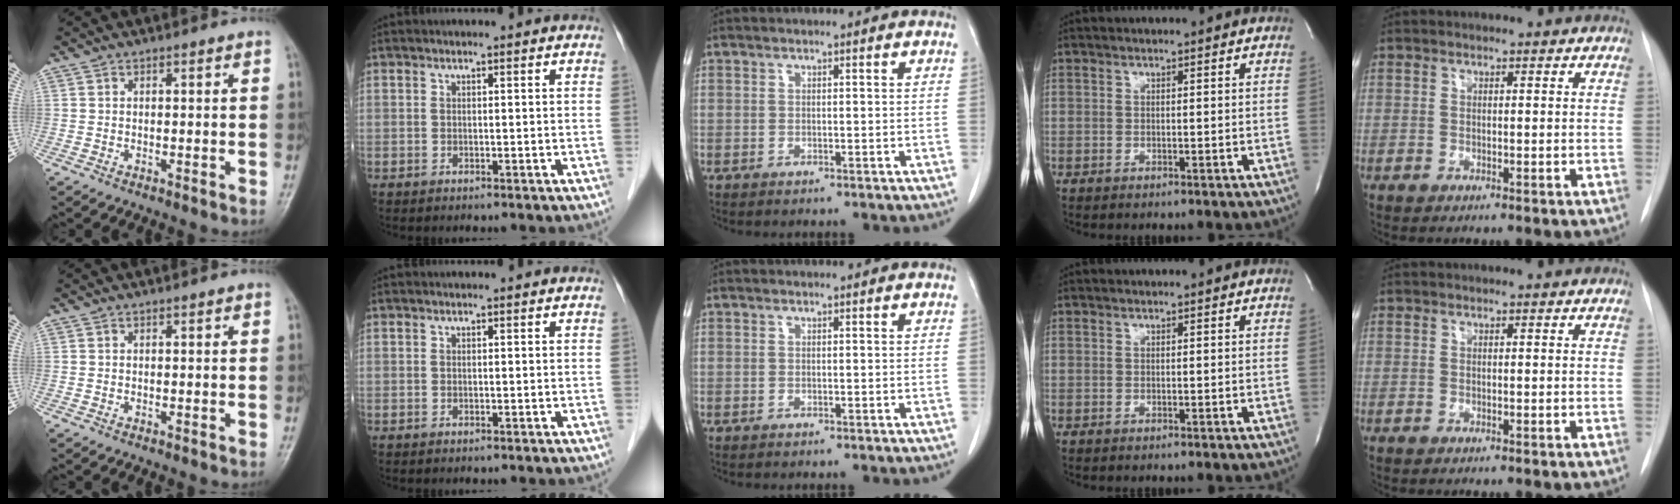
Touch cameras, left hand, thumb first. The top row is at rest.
{}